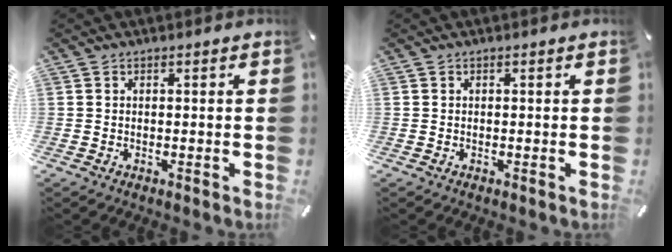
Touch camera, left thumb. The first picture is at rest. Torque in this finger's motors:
{"motor_torque": [-0.01, 0.01, 0.00, 0.02, 0.00]}